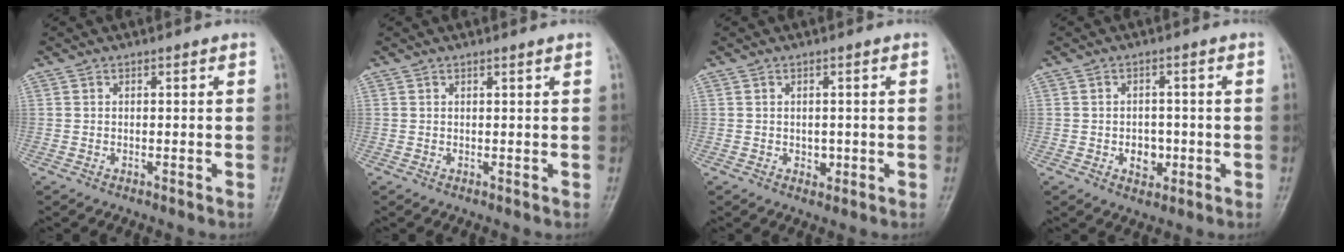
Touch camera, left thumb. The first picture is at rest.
{"total": 0.6, "force": [0.4, -0.1, 0.4], "torque": [-0.013, -0.004, 0.011]}
{"total": 1.8, "force": [-0.2, 1.4, 1.1], "torque": [-0.007, 0.000, 0.001]}
{"total": 4.3, "force": [-1.0, 3.3, 2.6], "torque": [-0.016, 0.006, -0.012]}